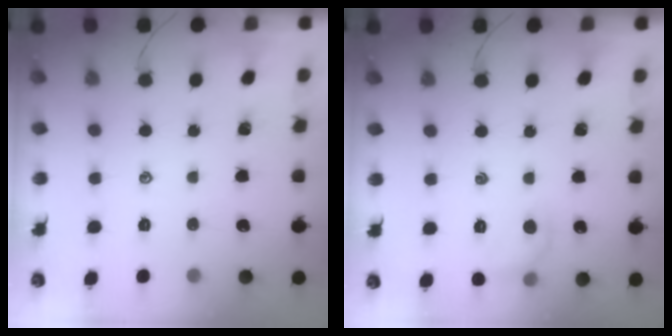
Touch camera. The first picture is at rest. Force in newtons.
{"total": 7.4, "press": 7.3, "slide": 1.1}